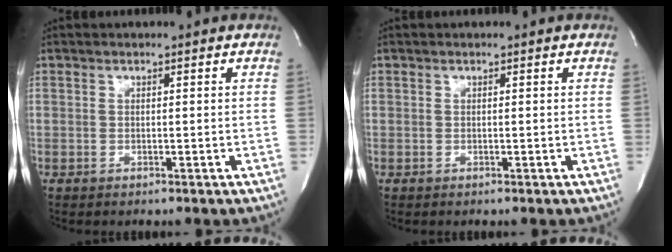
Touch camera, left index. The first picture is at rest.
{"total": 0.0}